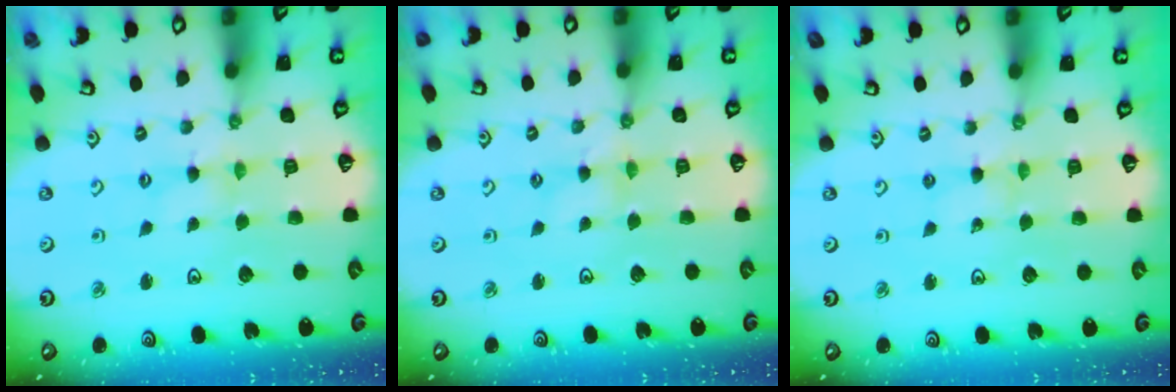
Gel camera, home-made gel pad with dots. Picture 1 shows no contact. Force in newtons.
{"total": 0.7, "press": 0.7, "slide": 0.2}
{"total": 1.9, "press": 1.9, "slide": 0.2}